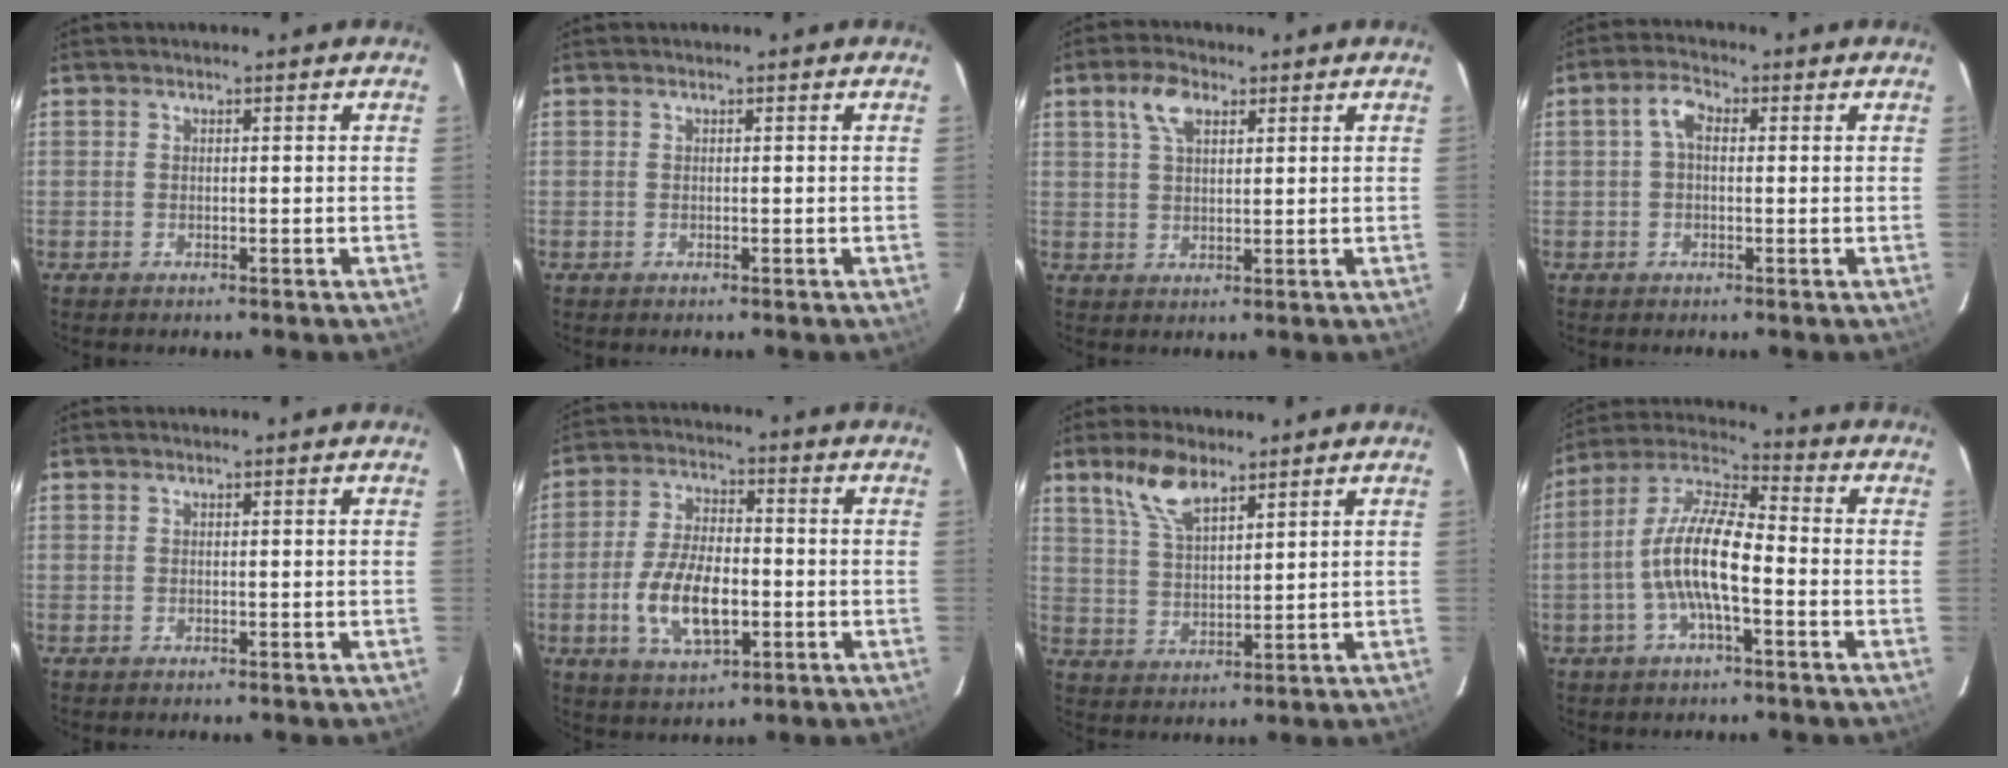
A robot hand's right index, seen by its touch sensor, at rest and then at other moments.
{"total": 0.0}
{"total": 5.4, "force": [2.7, 2.8, 3.7], "torque": [-0.071, 0.015, 0.051]}
{"total": 3.8, "force": [0.5, 2.2, 3.0], "torque": [-0.058, 0.016, 0.010]}
{"total": 0.0}
{"total": 11.9, "force": [-3.1, 5.5, 10.1], "torque": [-0.207, -0.003, -0.051]}
{"total": 8.4, "force": [5.7, 3.2, 5.2], "torque": [-0.102, 0.012, 0.118]}
{"total": 12.0, "force": [-3.0, 3.3, 11.1], "torque": [-0.227, 0.008, -0.062]}